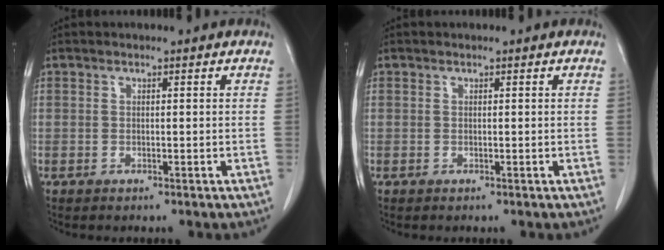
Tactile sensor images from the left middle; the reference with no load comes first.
{"total": 0.0}